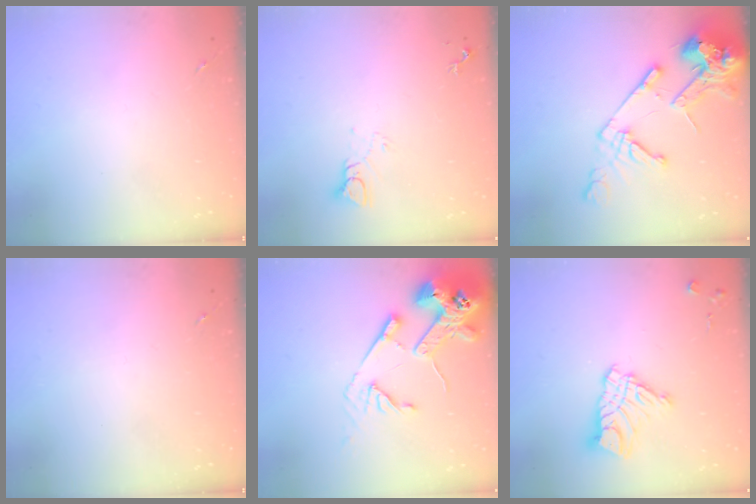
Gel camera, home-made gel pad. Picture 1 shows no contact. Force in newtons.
{"total": 3.9, "press": 3.9, "slide": 0.3}
{"total": 16.9, "press": 16.7, "slide": 2.4}
{"total": 0.0}
{"total": 16.6, "press": 16.5, "slide": 2.0}
{"total": 11.6, "press": 11.6, "slide": 1.0}